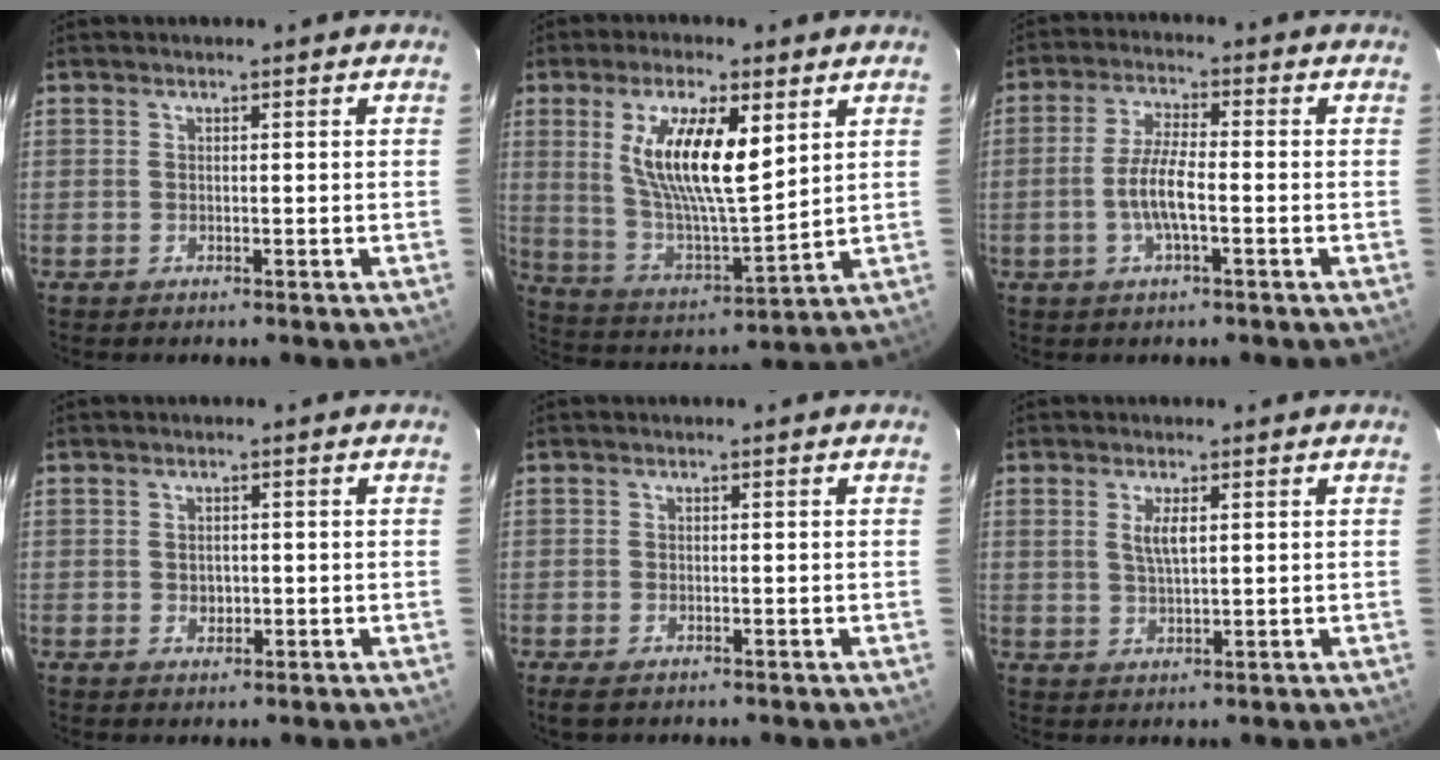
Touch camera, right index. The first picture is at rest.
{"total": 15.7, "force": [5.5, 4.7, 14.0], "torque": [-0.259, -0.002, 0.107]}
{"total": 6.4, "force": [-1.8, 1.2, 6.0], "torque": [-0.121, 0.001, -0.036]}
{"total": 1.9, "force": [-0.2, 1.6, 1.0], "torque": [-0.013, 0.002, -0.002]}
{"total": 2.4, "force": [-1.6, 1.2, 1.2], "torque": [-0.025, -0.009, -0.028]}
{"total": 3.4, "force": [1.1, 1.1, 3.0], "torque": [-0.060, 0.000, 0.022]}